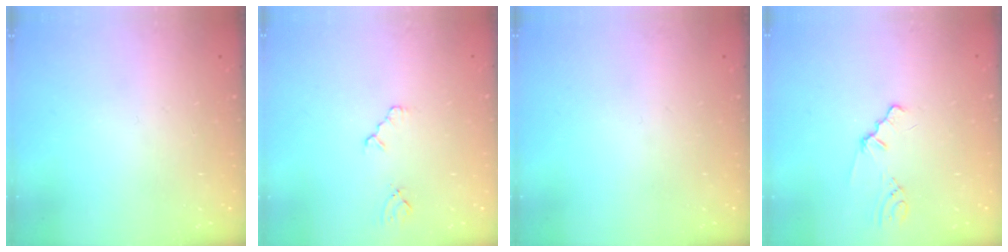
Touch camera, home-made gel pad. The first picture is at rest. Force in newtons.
{"total": 2.3, "press": 2.2, "slide": 0.4}
{"total": 0.0}
{"total": 0.9, "press": 0.9, "slide": 0.2}